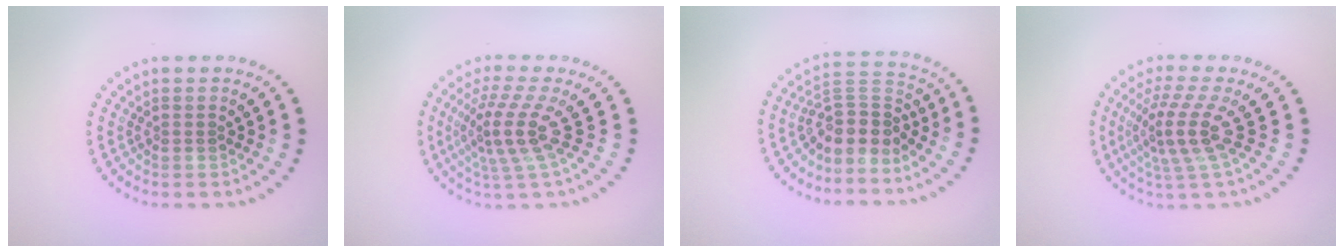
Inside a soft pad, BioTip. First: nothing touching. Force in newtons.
{"total": 4.0, "press": 2.8, "slide": 2.9}
{"total": 4.0, "press": 3.0, "slide": 2.5}
{"total": 3.8, "press": 2.7, "slide": 2.6}